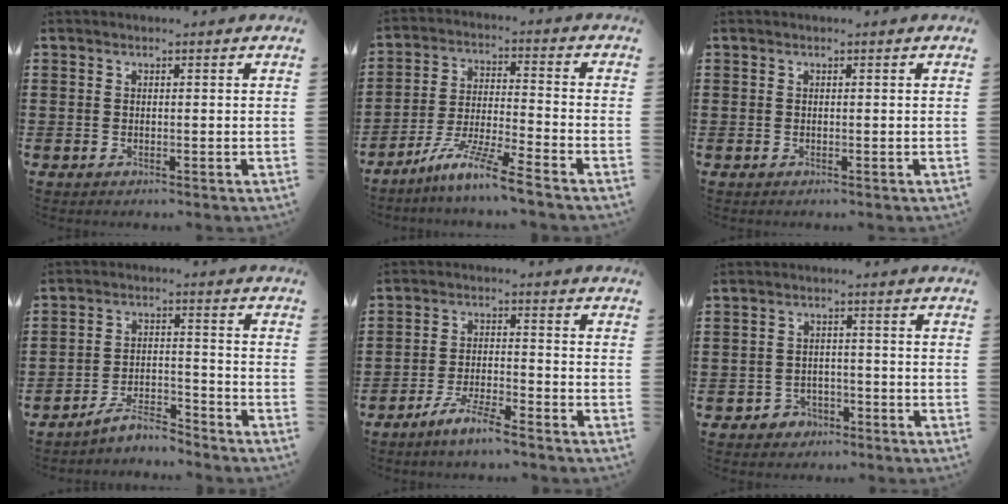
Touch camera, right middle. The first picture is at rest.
{"total": 8.5, "force": [-7.0, -0.6, 4.8], "torque": [-0.100, -0.013, -0.140]}
{"total": 0.0}
{"total": 5.7, "force": [-5.5, 0.8, 1.6], "torque": [-0.031, 0.005, -0.108]}
{"total": 5.3, "force": [-4.5, 0.3, 2.7], "torque": [-0.059, -0.003, -0.088]}
{"total": 2.5, "force": [-2.1, 1.3, 0.2], "torque": [-0.011, 0.003, -0.048]}